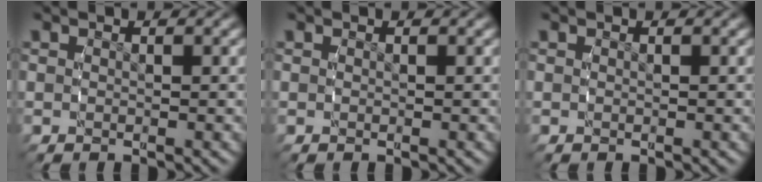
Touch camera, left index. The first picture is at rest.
{"total": 0.0}
{"total": 0.0}